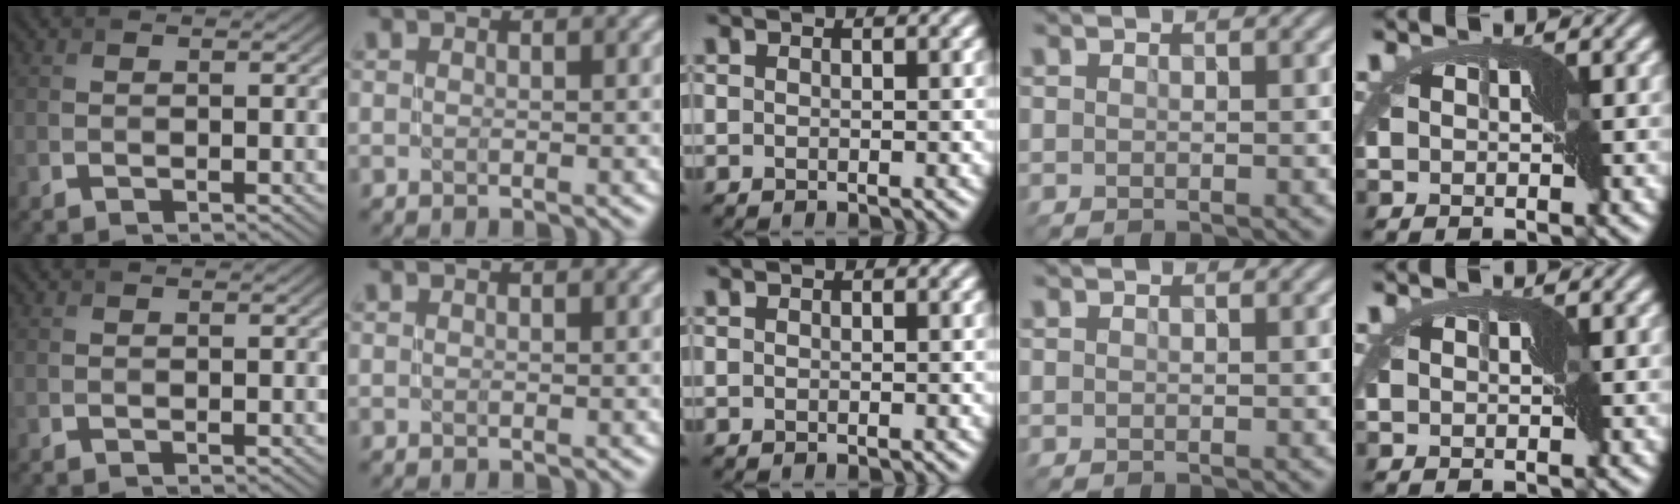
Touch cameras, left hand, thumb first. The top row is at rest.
{}